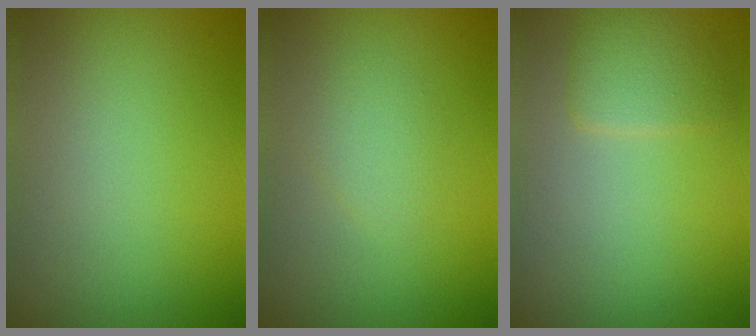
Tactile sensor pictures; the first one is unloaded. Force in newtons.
{"total": 1.5, "press": 1.5, "slide": 0.1}
{"total": 2.3, "press": 2.2, "slide": 0.3}